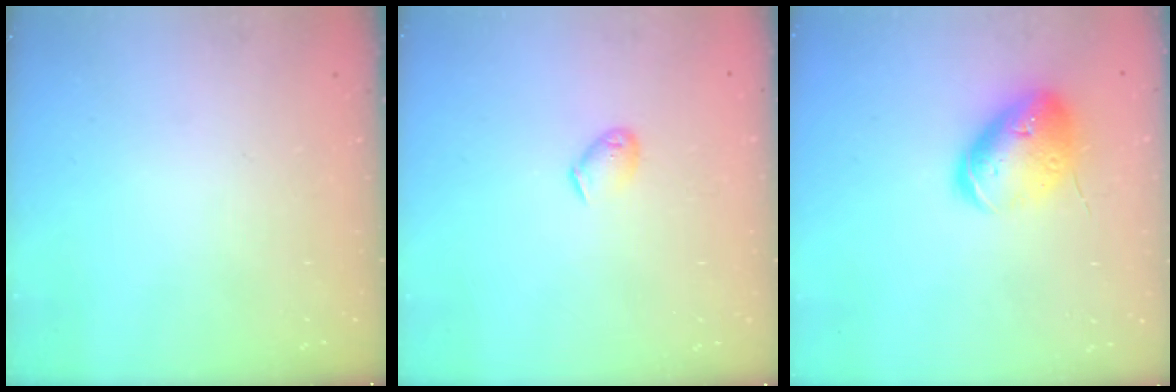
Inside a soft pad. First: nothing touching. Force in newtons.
{"total": 5.0, "press": 4.9, "slide": 0.9}
{"total": 15.5, "press": 15.3, "slide": 2.4}